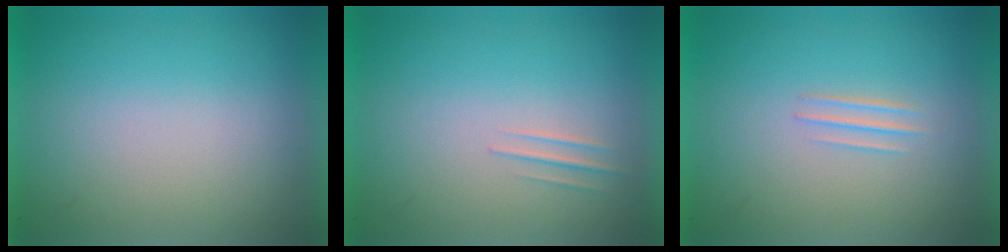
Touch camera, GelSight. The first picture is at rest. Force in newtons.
{"total": 1.2}
{"total": 1.0}